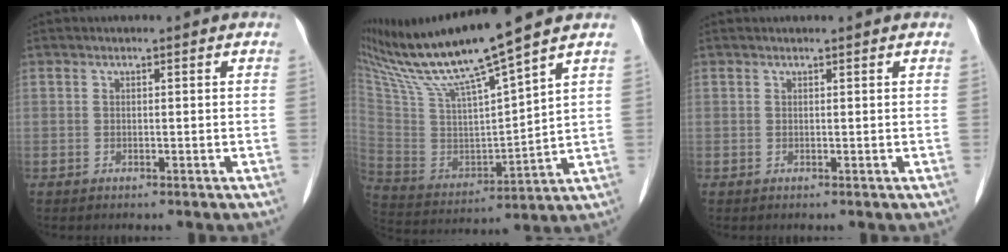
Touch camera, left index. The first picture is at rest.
{"total": 18.8, "force": [15.5, -1.0, 10.6], "torque": [-0.196, -0.008, 0.295]}
{"total": 0.9, "force": [0.9, -0.1, 0.2], "torque": [-0.009, 0.005, 0.013]}